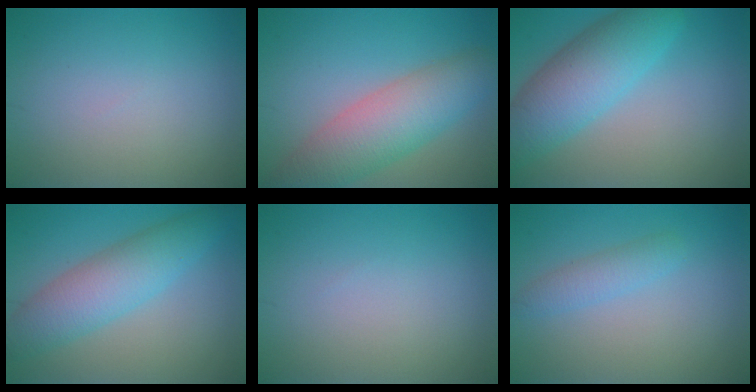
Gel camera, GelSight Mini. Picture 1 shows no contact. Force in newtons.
{"total": 7.0, "press": 6.9, "slide": 0.5}
{"total": 7.3, "press": 7.3, "slide": 0.0}
{"total": 5.6, "press": 5.6, "slide": 0.1}
{"total": 0.0}
{"total": 2.0, "press": 2.0, "slide": 0.1}